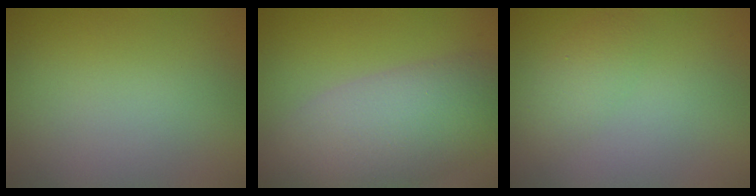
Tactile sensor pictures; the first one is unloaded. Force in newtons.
{"total": 9.1, "press": 9.1, "slide": 0.5}
{"total": 1.9, "press": 1.9, "slide": 0.1}